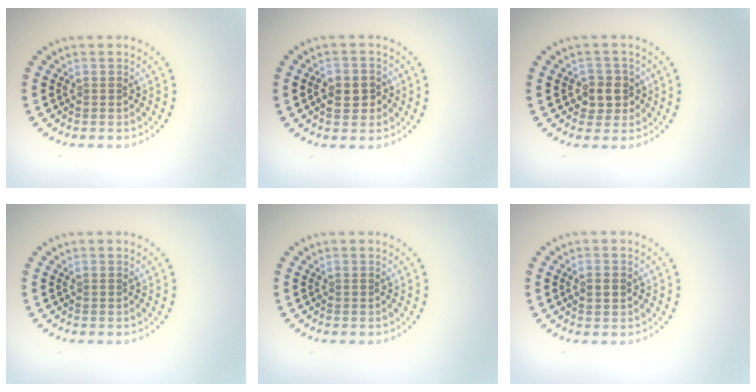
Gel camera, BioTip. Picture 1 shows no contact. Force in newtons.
{"total": 2.8, "press": 2.8, "slide": 0.5}
{"total": 2.5, "press": 2.3, "slide": 1.0}
{"total": 0.0}
{"total": 0.0}
{"total": 2.1, "press": 2.1, "slide": 0.2}